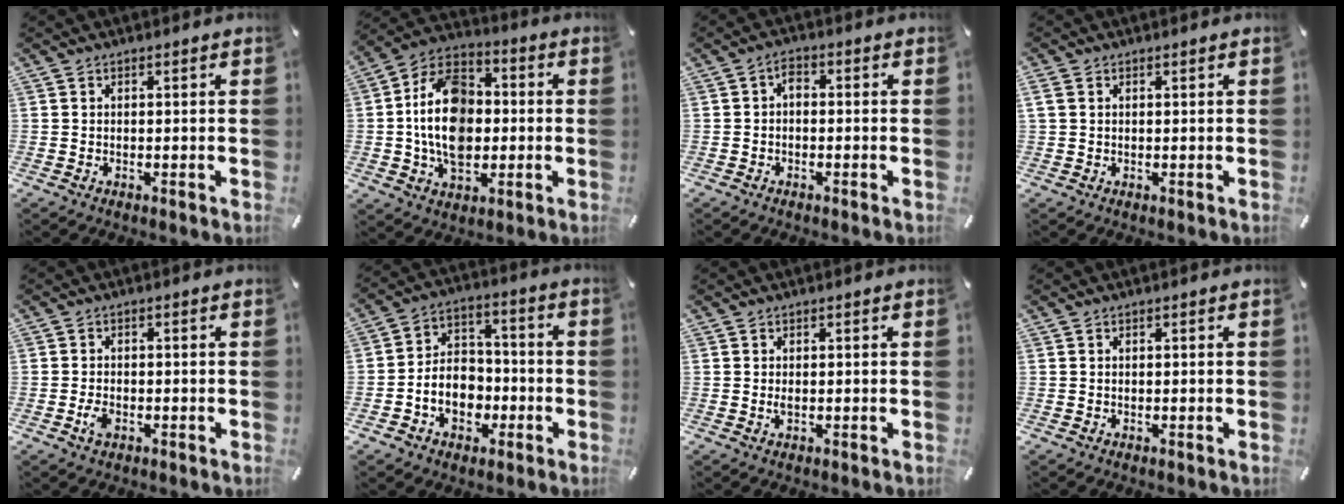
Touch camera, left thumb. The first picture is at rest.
{"total": 17.0, "force": [-1.0, 12.2, 11.8], "torque": [-0.239, 0.011, -0.022]}
{"total": 2.3, "force": [-0.6, 1.4, 1.7], "torque": [-0.034, 0.011, -0.014]}
{"total": 1.2, "force": [0.4, 0.9, 0.7], "torque": [-0.016, 0.003, 0.007]}
{"total": 2.7, "force": [-1.1, 1.5, 1.9], "torque": [-0.048, -0.002, -0.022]}
{"total": 10.1, "force": [-3.2, 8.3, 4.8], "torque": [-0.088, 0.026, -0.056]}
{"total": 1.0, "force": [0.0, 0.4, 0.9], "torque": [-0.018, 0.001, -0.001]}
{"total": 0.0}